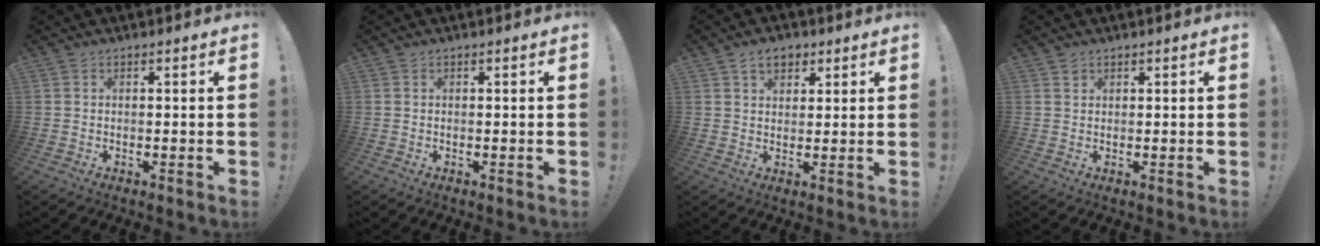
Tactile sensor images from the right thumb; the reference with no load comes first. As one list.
[{"total": 0.0}, {"total": 5.6, "force": [3.1, 3.7, 2.8], "torque": [-0.035, -0.006, 0.053]}, {"total": 1.2, "force": [0.8, 0.8, 0.3], "torque": [0.001, -0.002, 0.015]}]